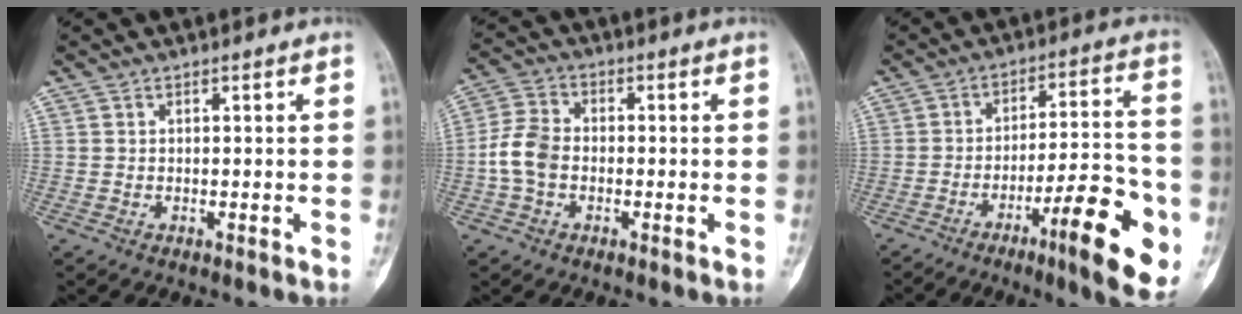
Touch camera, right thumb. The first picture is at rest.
{"total": 6.9, "force": [-1.3, 5.0, 4.6], "torque": [-0.093, 0.020, -0.036]}
{"total": 18.1, "force": [-7.2, 4.1, 16.1], "torque": [-0.214, 0.030, -0.101]}